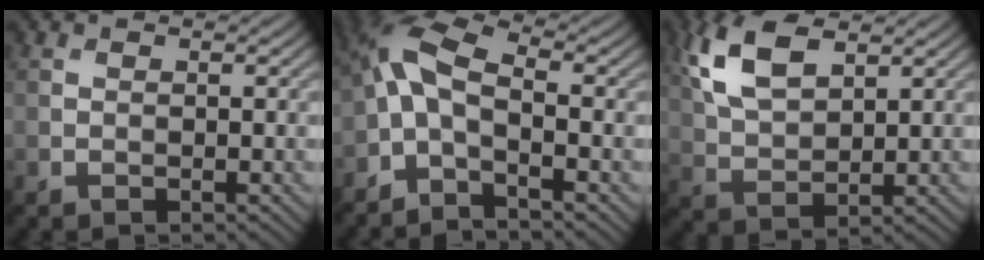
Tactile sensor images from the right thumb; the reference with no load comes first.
{"total": 6.4, "force": [-2.1, 2.9, 5.3], "torque": [-0.117, 0.014, -0.064]}
{"total": 8.6, "force": [4.2, 4.2, 6.3], "torque": [-0.153, 0.010, 0.085]}